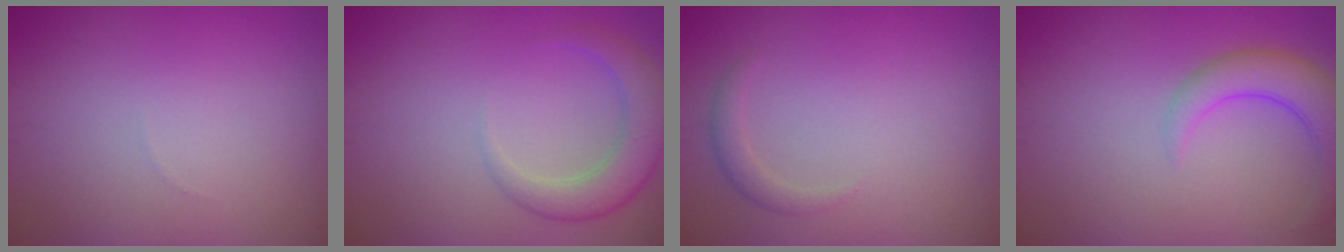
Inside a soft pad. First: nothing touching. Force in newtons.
{"total": 3.8, "press": 3.8, "slide": 0.4}
{"total": 1.2, "press": 1.2, "slide": 0.1}
{"total": 4.0, "press": 4.0, "slide": 0.3}